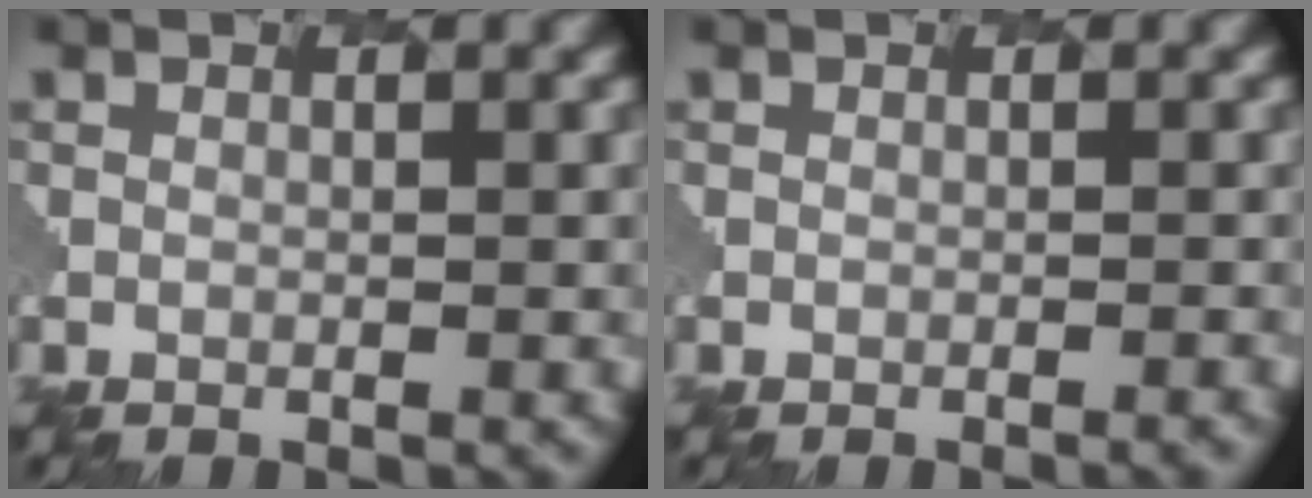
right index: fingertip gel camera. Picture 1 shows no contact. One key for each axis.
{"total": 0.9, "fx": -0.5, "fy": 0.2, "fz": 0.7, "tx": -0.002, "ty": 0.004, "tz": -0.011}